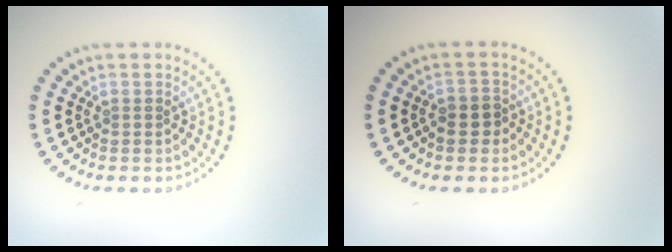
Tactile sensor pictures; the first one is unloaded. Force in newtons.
{"total": 2.0, "press": 1.9, "slide": 0.8}